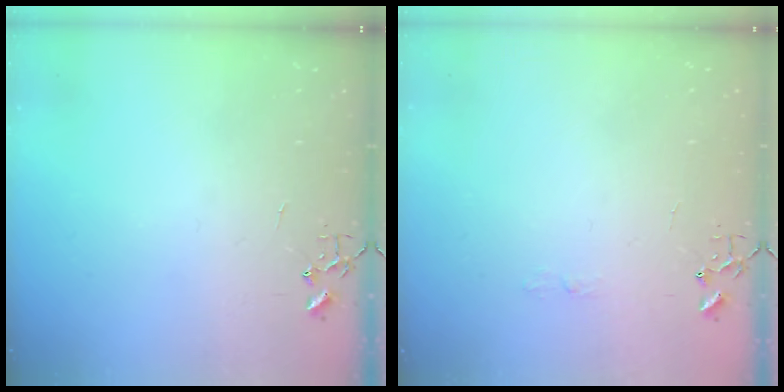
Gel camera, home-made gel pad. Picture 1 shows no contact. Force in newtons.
{"total": 3.6, "press": 3.6, "slide": 0.4}